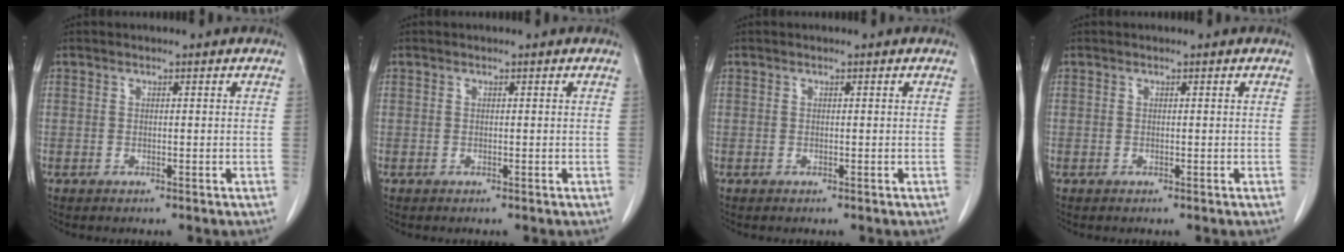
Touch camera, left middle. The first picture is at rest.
{"total": 0.0}
{"total": 0.0}
{"total": 0.0}